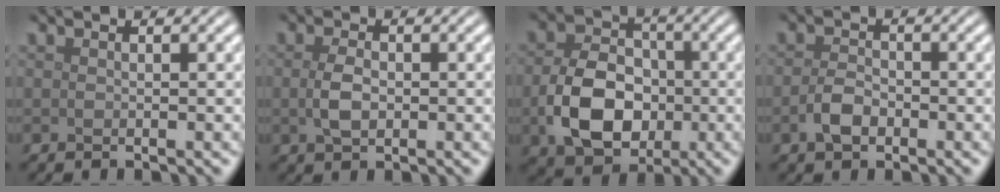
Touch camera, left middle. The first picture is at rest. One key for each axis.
{"total": 2.3, "fx": -0.1, "fy": 1.4, "fz": 1.9, "tx": -0.043, "ty": -0.002, "tz": -0.001}
{"total": 7.6, "fx": -1.8, "fy": 5.4, "fz": 5.0, "tx": -0.100, "ty": -0.005, "tz": -0.032}
{"total": 2.3, "fx": -0.9, "fy": 1.4, "fz": 1.5, "tx": -0.033, "ty": 0.001, "tz": -0.022}